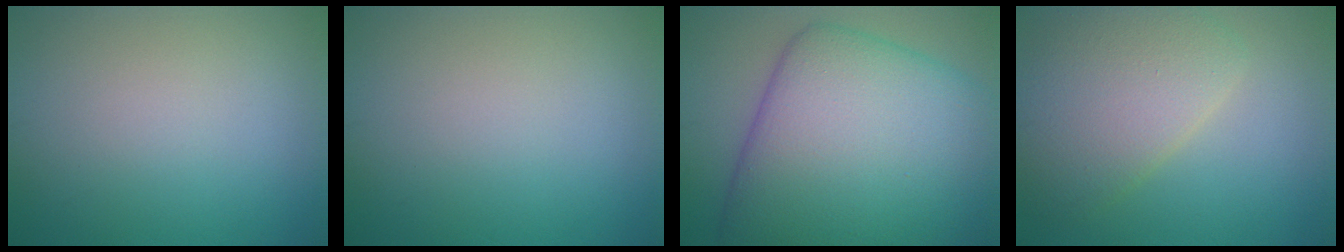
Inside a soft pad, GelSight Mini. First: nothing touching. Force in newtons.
{"total": 0.0}
{"total": 14.7, "press": 14.7, "slide": 0.5}
{"total": 5.8, "press": 5.8, "slide": 0.3}